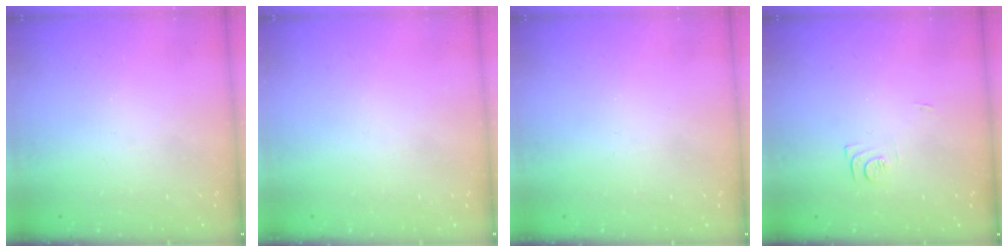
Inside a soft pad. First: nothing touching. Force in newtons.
{"total": 1.8, "press": 1.7, "slide": 0.1}
{"total": 2.2, "press": 2.2, "slide": 0.4}
{"total": 5.9, "press": 5.9, "slide": 0.6}